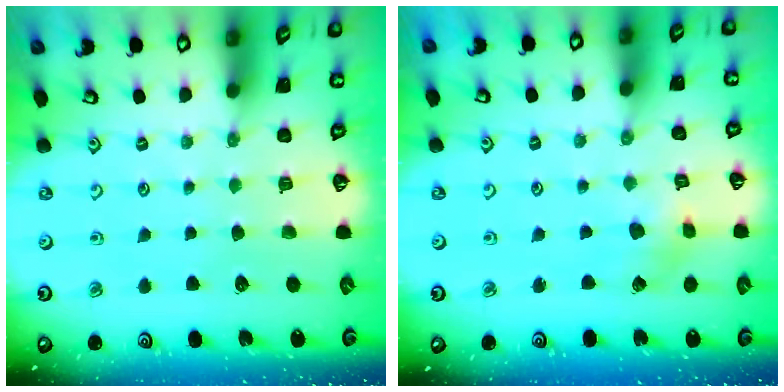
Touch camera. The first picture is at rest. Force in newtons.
{"total": 3.2, "press": 3.2, "slide": 0.6}